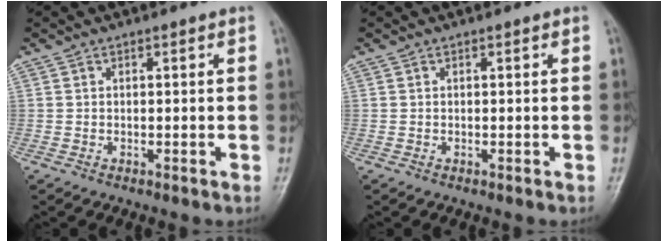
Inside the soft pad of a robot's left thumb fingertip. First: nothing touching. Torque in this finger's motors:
{"motor_torque": [-0.04, 0.02, -0.01, -0.02, 0.00]}